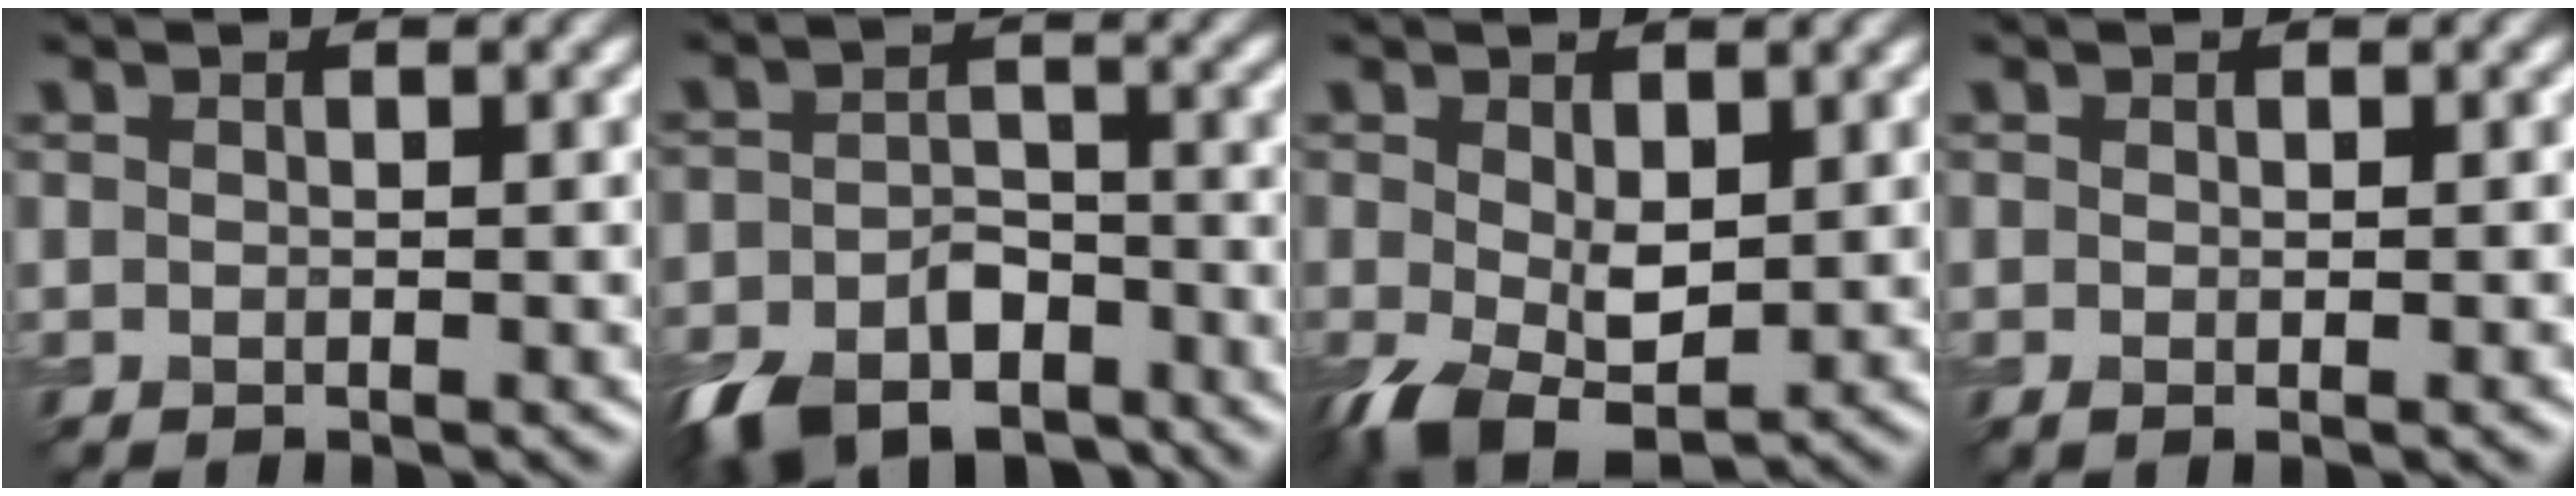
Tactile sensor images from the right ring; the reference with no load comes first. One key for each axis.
{"total": 7.4, "fx": -5.1, "fy": 4.0, "fz": 3.7, "tx": -0.065, "ty": -0.011, "tz": -0.092}
{"total": 5.2, "fx": -0.6, "fy": 3.3, "fz": 3.9, "tx": -0.096, "ty": -0.018, "tz": -0.003}
{"total": 1.1, "fx": -0.2, "fy": 0.1, "fz": 1.0, "tx": -0.015, "ty": -0.006, "tz": -0.003}